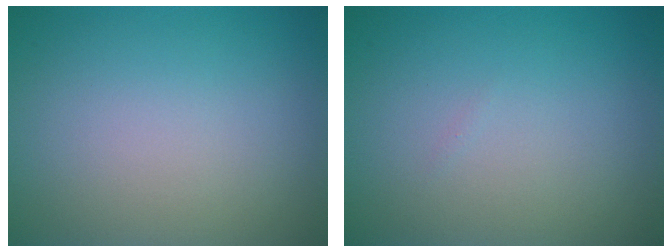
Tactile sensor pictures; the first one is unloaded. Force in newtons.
{"total": 0.0}